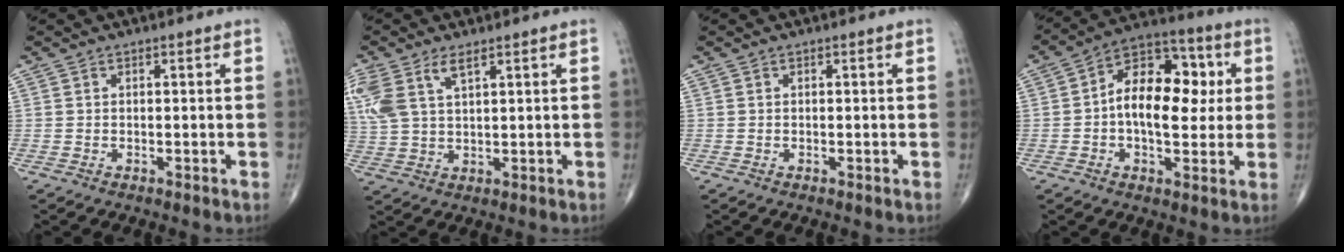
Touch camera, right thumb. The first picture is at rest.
{"total": 9.6, "force": [4.5, 4.4, 7.2], "torque": [-0.182, 0.005, 0.099]}
{"total": 0.0}
{"total": 15.3, "force": [1.1, 8.9, 12.4], "torque": [-0.166, 0.028, 0.008]}